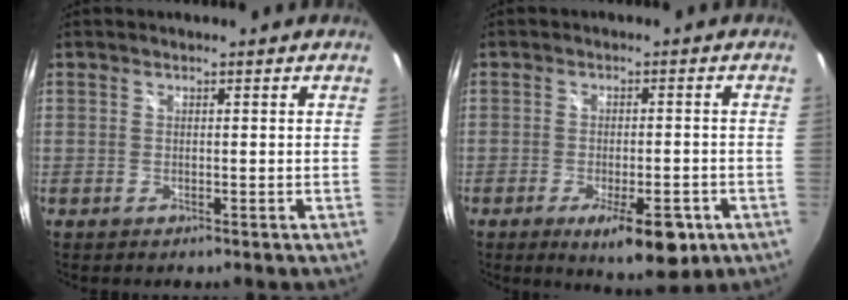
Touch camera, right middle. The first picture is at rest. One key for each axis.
{"total": 10.3, "fx": -5.5, "fy": 3.4, "fz": 8.0, "tx": -0.129, "ty": -0.018, "tz": -0.073}